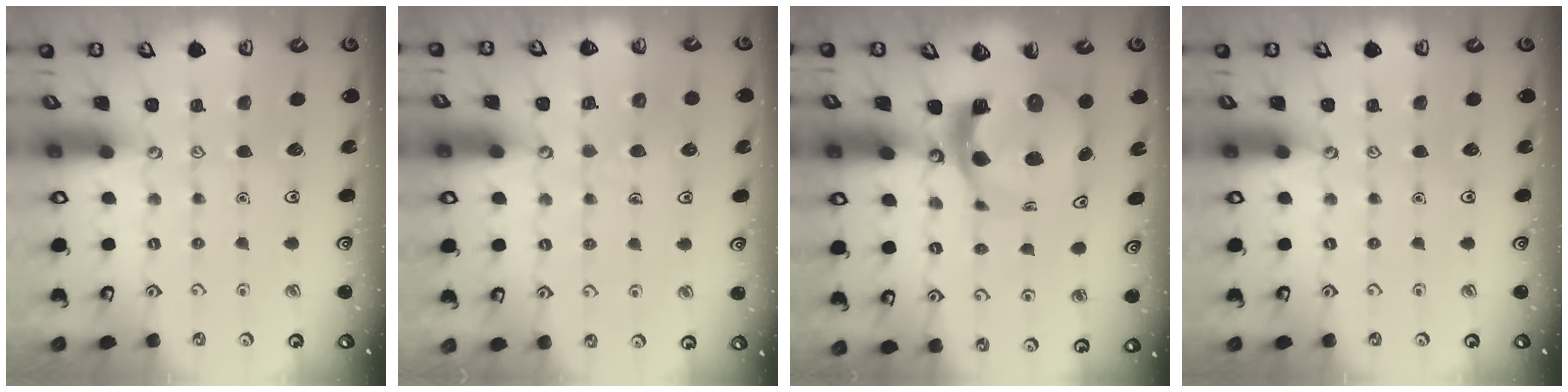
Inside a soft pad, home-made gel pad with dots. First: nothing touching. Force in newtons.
{"total": 6.6, "press": 6.6, "slide": 0.5}
{"total": 11.1, "press": 11.0, "slide": 1.7}
{"total": 0.0}